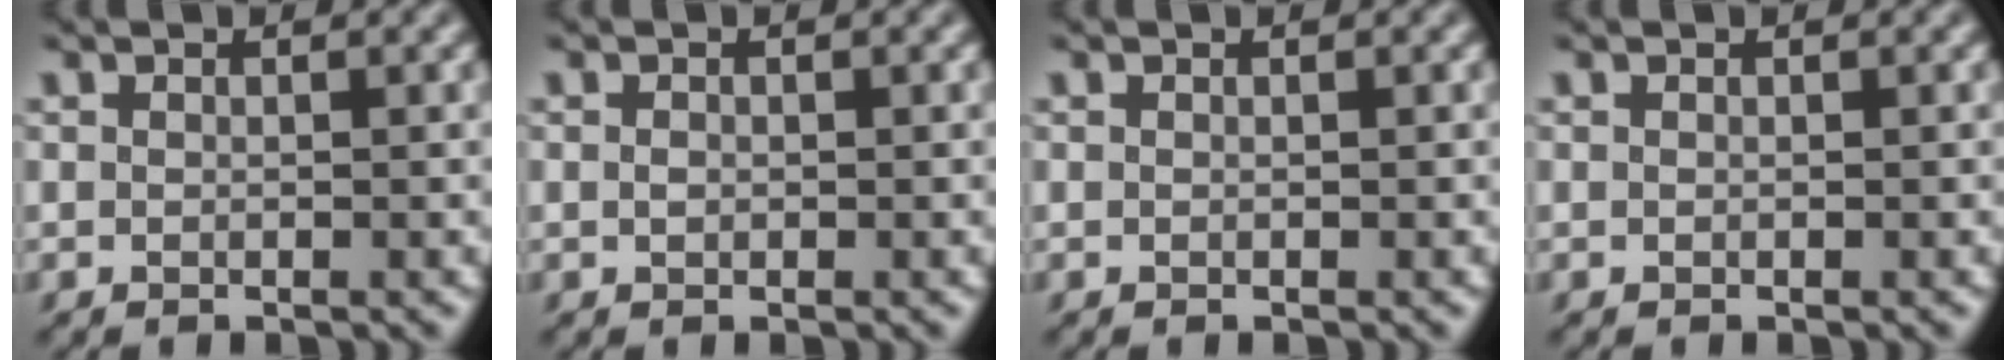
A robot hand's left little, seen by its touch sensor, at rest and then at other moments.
{"total": 0.6, "force": [-0.2, 0.4, 0.3], "torque": [-0.008, -0.001, -0.006]}
{"total": 0.0}
{"total": 0.0}